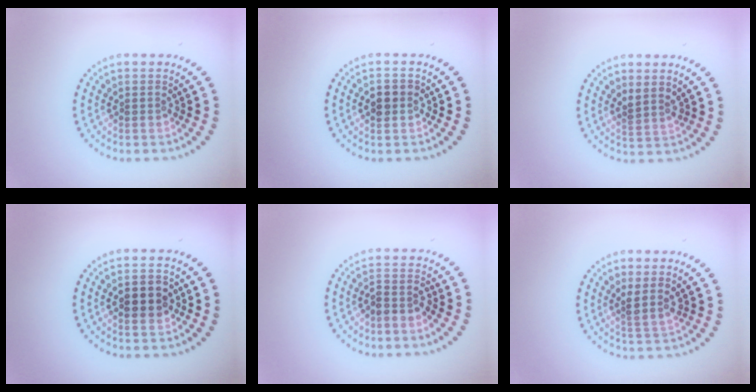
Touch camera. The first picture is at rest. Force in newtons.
{"total": 1.8, "press": 1.8, "slide": 0.1}
{"total": 1.8, "press": 1.5, "slide": 1.1}
{"total": 3.5, "press": 3.5, "slide": 0.2}
{"total": 1.9, "press": 1.5, "slide": 1.0}
{"total": 2.0, "press": 1.6, "slide": 1.2}